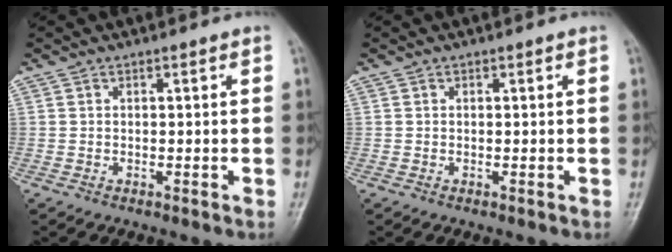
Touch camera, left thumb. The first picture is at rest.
{"total": 0.0}